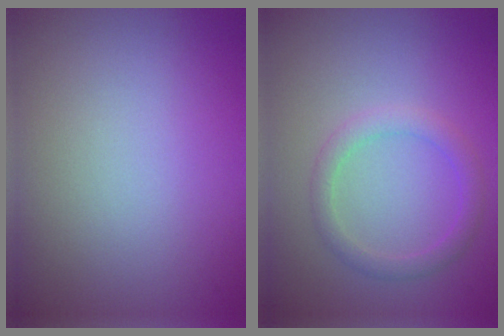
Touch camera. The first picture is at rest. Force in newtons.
{"total": 2.1, "press": 2.1, "slide": 0.1}